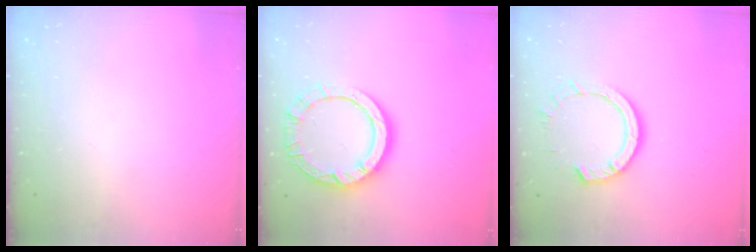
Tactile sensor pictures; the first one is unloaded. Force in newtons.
{"total": 11.5, "press": 11.5, "slide": 0.9}
{"total": 9.4, "press": 9.3, "slide": 0.9}